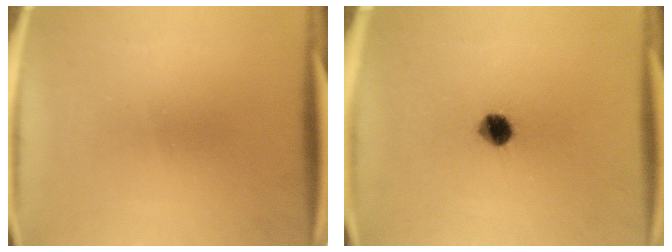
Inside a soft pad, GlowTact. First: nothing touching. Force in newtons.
{"total": 5.3}